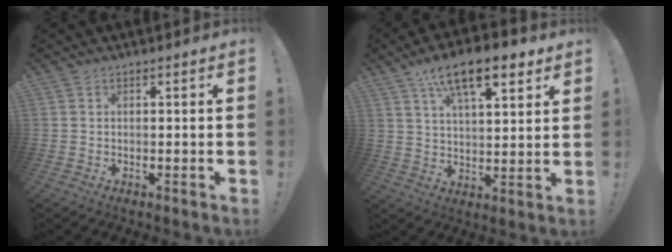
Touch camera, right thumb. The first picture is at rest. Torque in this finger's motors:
{"motor_torque": [-0.21, 1.14, 1.07, 1.18, 0.42]}